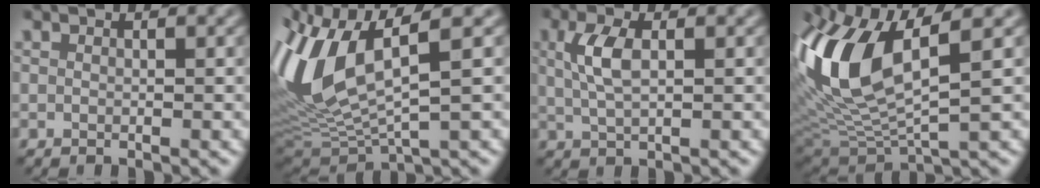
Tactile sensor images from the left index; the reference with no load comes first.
{"total": 10.4, "force": [2.3, 4.0, 9.3], "torque": [-0.219, -0.004, 0.053]}
{"total": 3.1, "force": [0.3, 1.3, 2.8], "torque": [-0.067, 0.008, 0.011]}
{"total": 11.3, "force": [2.9, 5.1, 9.7], "torque": [-0.220, 0.000, 0.060]}